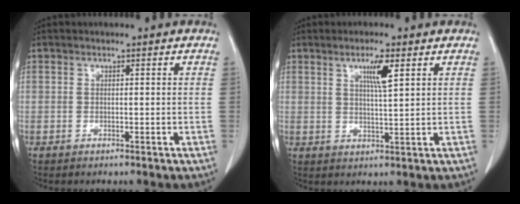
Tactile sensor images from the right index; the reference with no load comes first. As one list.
[{"total": 4.5, "force": [2.1, 0.1, 4.0], "torque": [-0.067, -0.004, 0.036]}]